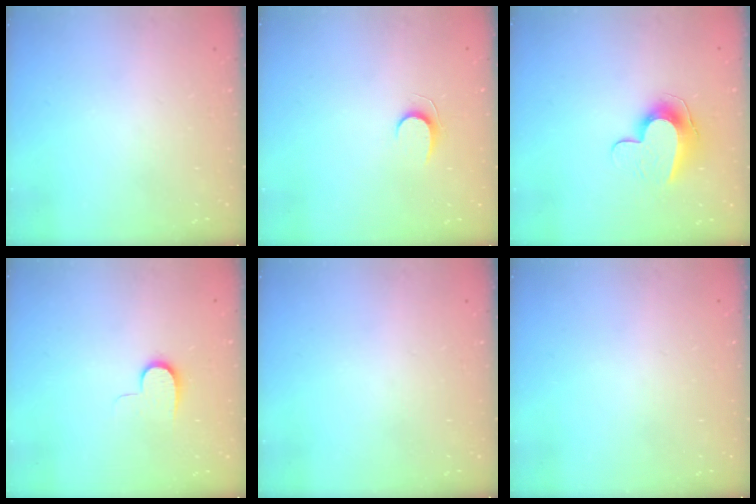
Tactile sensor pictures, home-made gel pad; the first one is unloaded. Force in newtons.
{"total": 5.6, "press": 5.6, "slide": 0.5}
{"total": 11.8, "press": 11.8, "slide": 0.6}
{"total": 7.1, "press": 7.1, "slide": 0.7}
{"total": 0.0}
{"total": 0.0}